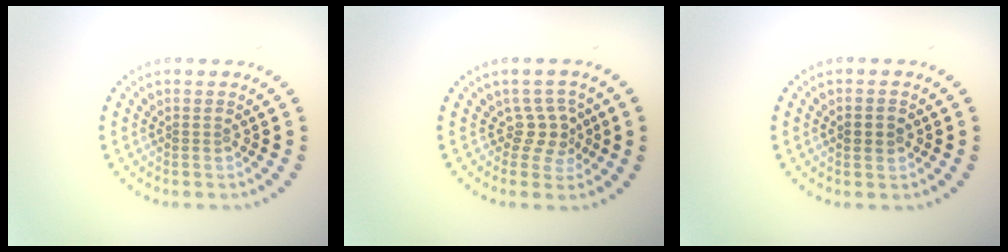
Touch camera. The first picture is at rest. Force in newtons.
{"total": 2.3, "press": 1.5, "slide": 1.7}
{"total": 1.9, "press": 1.9, "slide": 0.1}